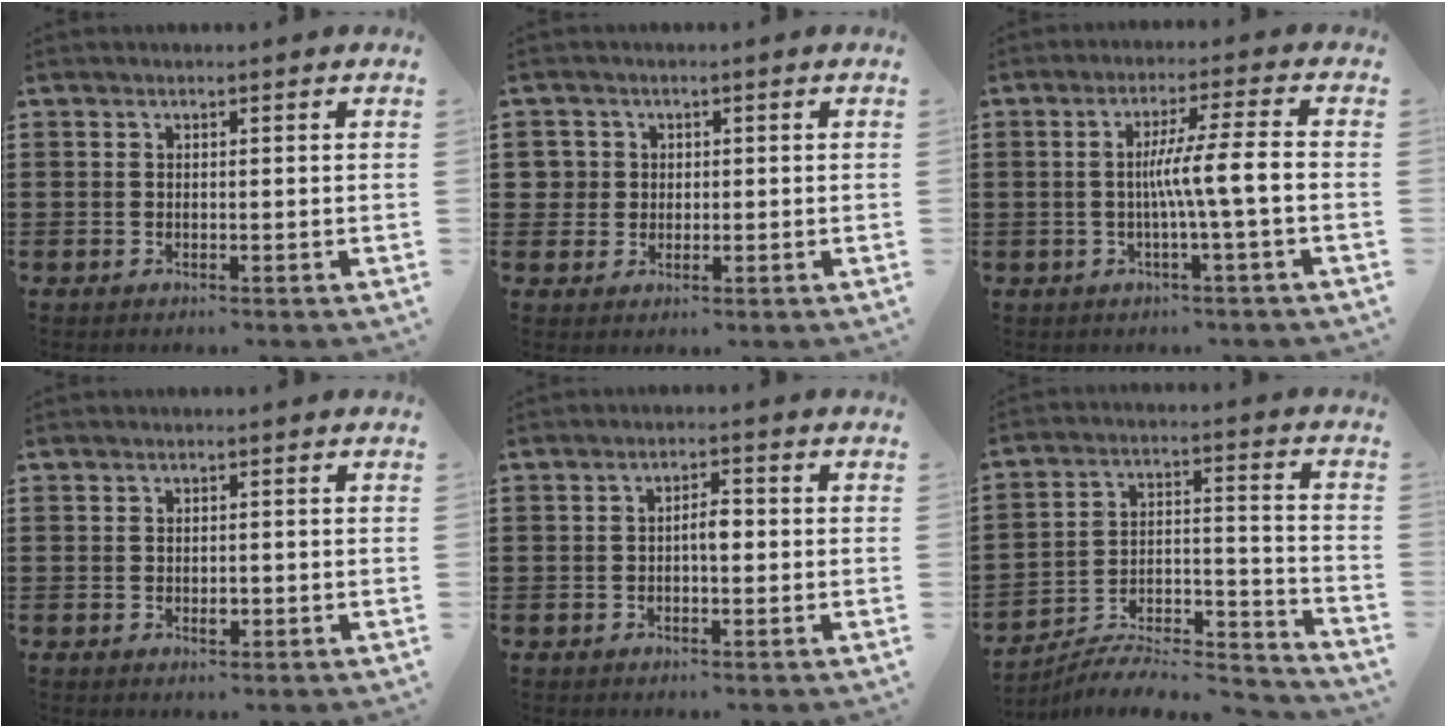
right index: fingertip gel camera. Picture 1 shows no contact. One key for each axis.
{"total": 2.6, "fx": 0.3, "fy": 2.6, "fz": 0.4, "tx": -0.022, "ty": 0.011, "tz": 0.003}
{"total": 6.3, "fx": -1.2, "fy": -0.6, "fz": 6.2, "tx": -0.111, "ty": -0.003, "tz": -0.028}
{"total": 1.3, "fx": -0.3, "fy": 0.7, "fz": 1.1, "tx": -0.019, "ty": 0.001, "tz": -0.004}
{"total": 2.7, "fx": -0.3, "fy": 0.9, "fz": 2.6, "tx": -0.048, "ty": 0.004, "tz": -0.006}
{"total": 6.7, "fx": -6.1, "fy": 1.5, "fz": 2.4, "tx": -0.031, "ty": 0.005, "tz": -0.118}